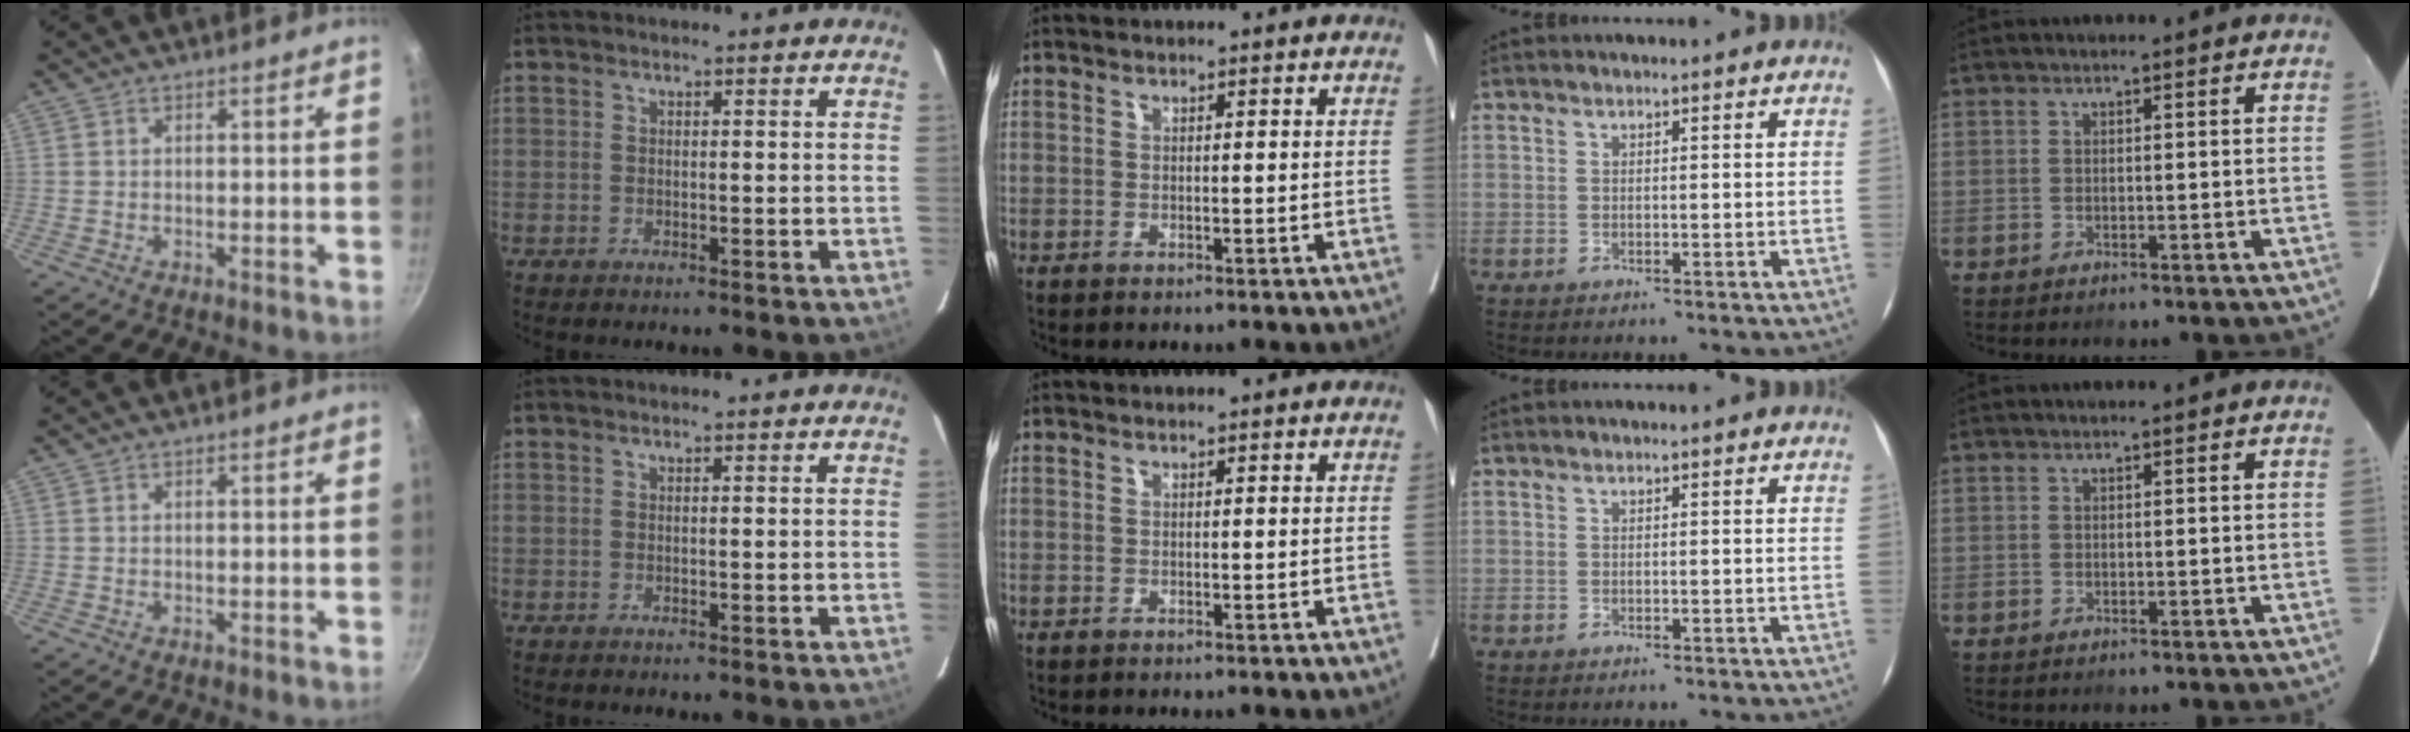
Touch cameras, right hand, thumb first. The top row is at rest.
{}